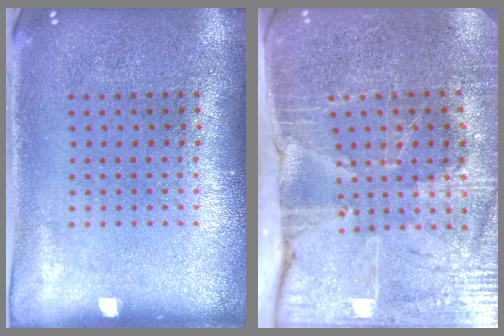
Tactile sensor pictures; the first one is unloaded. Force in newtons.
{"total": 3.8, "press": 3.6, "slide": 1.2}